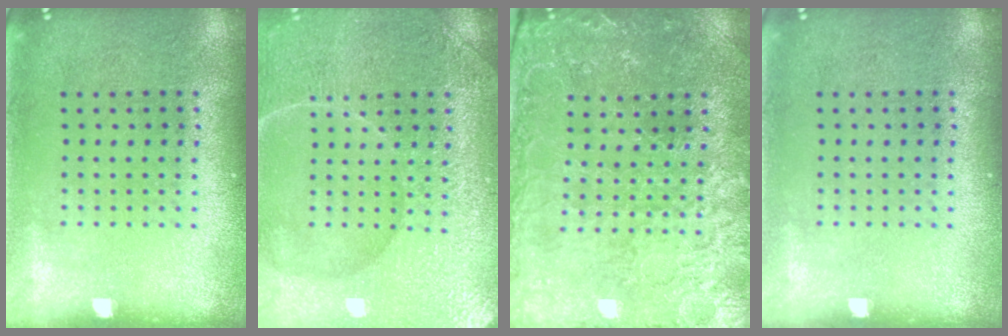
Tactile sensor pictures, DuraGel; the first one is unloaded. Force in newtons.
{"total": 4.3, "press": 4.2, "slide": 0.5}
{"total": 1.7, "press": 1.7, "slide": 0.3}
{"total": 0.0}